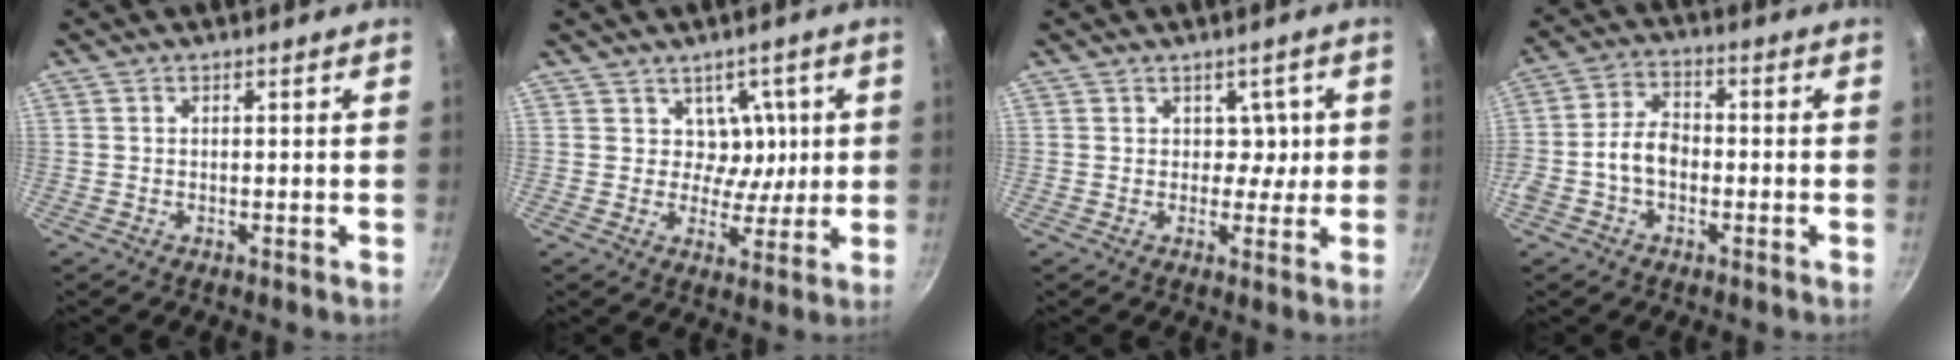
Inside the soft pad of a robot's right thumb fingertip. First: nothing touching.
{"total": 7.7, "force": [2.8, 6.6, 2.7], "torque": [0.004, -0.035, 0.041]}
{"total": 3.2, "force": [0.7, 2.9, 1.1], "torque": [0.025, -0.007, 0.010]}
{"total": 7.0, "force": [-1.7, 4.9, 4.7], "torque": [-0.072, 0.029, -0.042]}